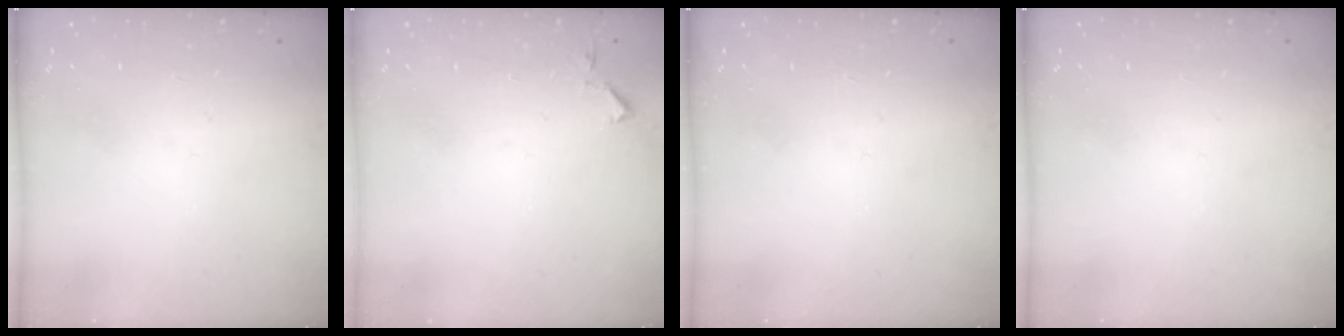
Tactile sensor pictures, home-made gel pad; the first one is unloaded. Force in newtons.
{"total": 3.1, "press": 3.1, "slide": 0.6}
{"total": 0.0}
{"total": 0.0}